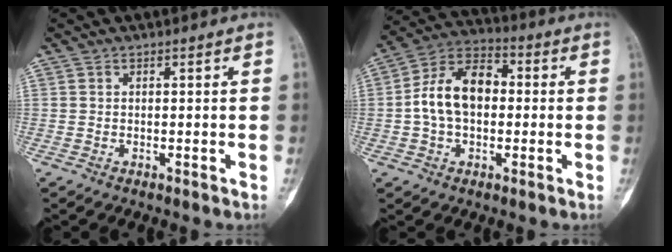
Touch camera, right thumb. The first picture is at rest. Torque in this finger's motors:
{"motor_torque": [0.53, 0.55, 0.34, -0.19, 0.08]}